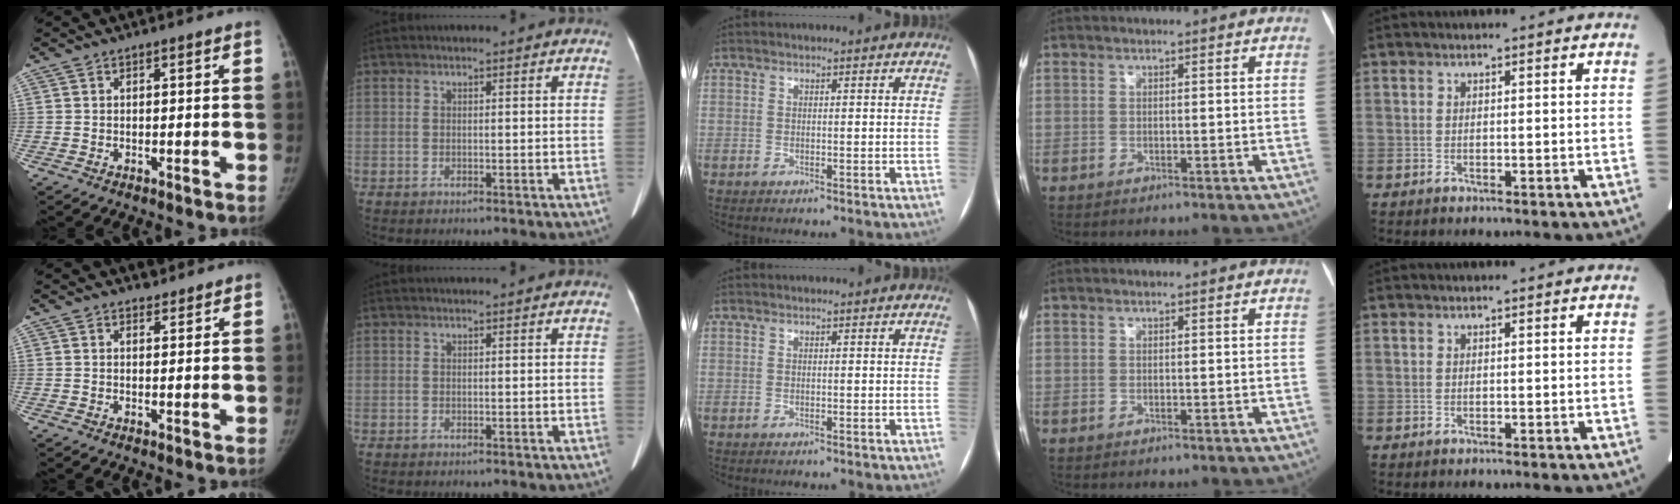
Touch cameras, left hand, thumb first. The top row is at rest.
{"thumb": {"total": 1.7, "force": [1.5, 0.8, 0.0], "torque": [0.012, -0.011, 0.019]}}